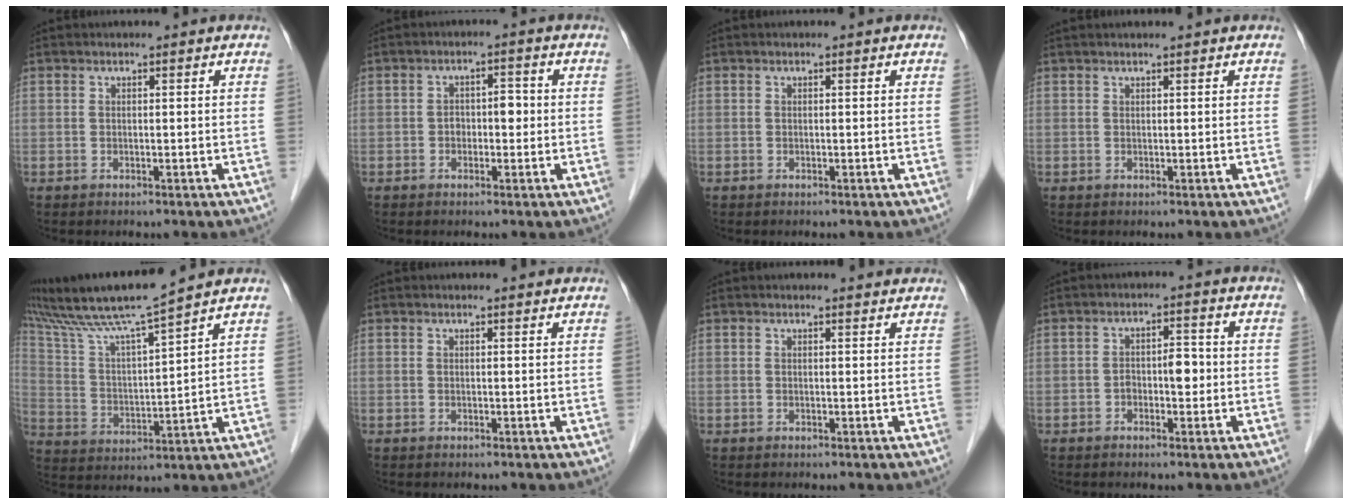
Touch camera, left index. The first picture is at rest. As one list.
[{"total": 3.1, "force": [-0.4, 1.9, 2.4], "torque": [-0.034, 0.015, -0.004]}, {"total": 0.0}, {"total": 2.5, "force": [2.2, -0.1, 1.2], "torque": [-0.012, 0.026, 0.036]}, {"total": 13.2, "force": [11.2, -1.4, 6.8], "torque": [-0.135, 0.013, 0.205]}, {"total": 1.1, "force": [1.1, 0.0, 0.1], "torque": [-0.011, 0.001, 0.013]}, {"total": 1.7, "force": [1.7, 0.2, 0.1], "torque": [-0.011, -0.001, 0.017]}, {"total": 3.4, "force": [-0.6, 1.7, 2.9], "torque": [-0.043, 0.012, -0.009]}]